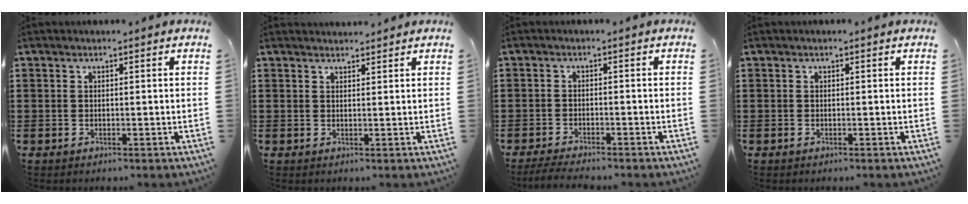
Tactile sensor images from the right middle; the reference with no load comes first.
{"total": 1.4, "force": [1.4, 0.2, 0.1], "torque": [0.003, -0.003, 0.025]}
{"total": 2.7, "force": [-2.6, 0.1, 0.7], "torque": [-0.020, 0.000, -0.056]}
{"total": 0.0}